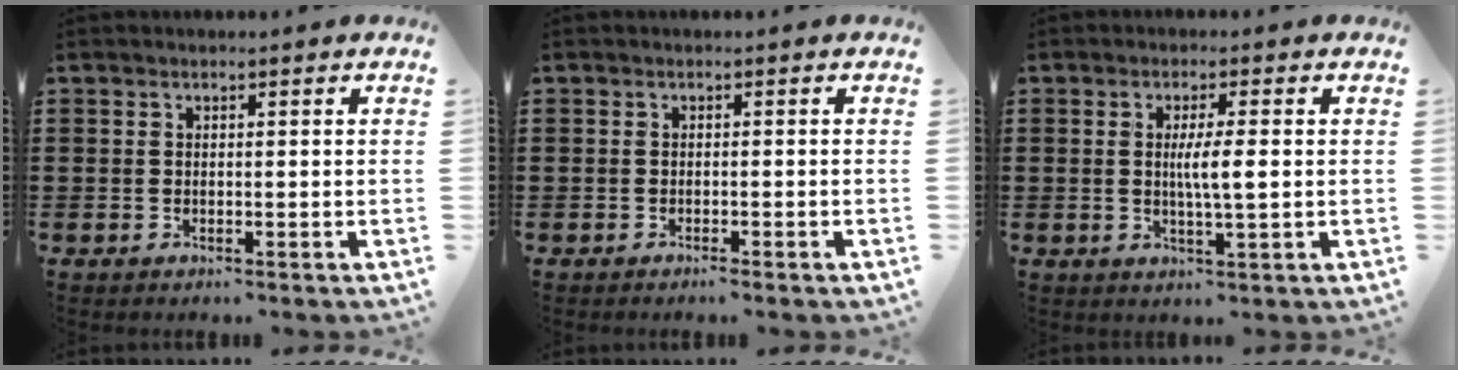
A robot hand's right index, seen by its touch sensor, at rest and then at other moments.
{"total": 0.6, "force": [-0.6, -0.1, 0.3], "torque": [-0.008, -0.004, -0.011]}
{"total": 4.3, "force": [0.2, 0.3, 4.3], "torque": [-0.078, -0.005, 0.001]}